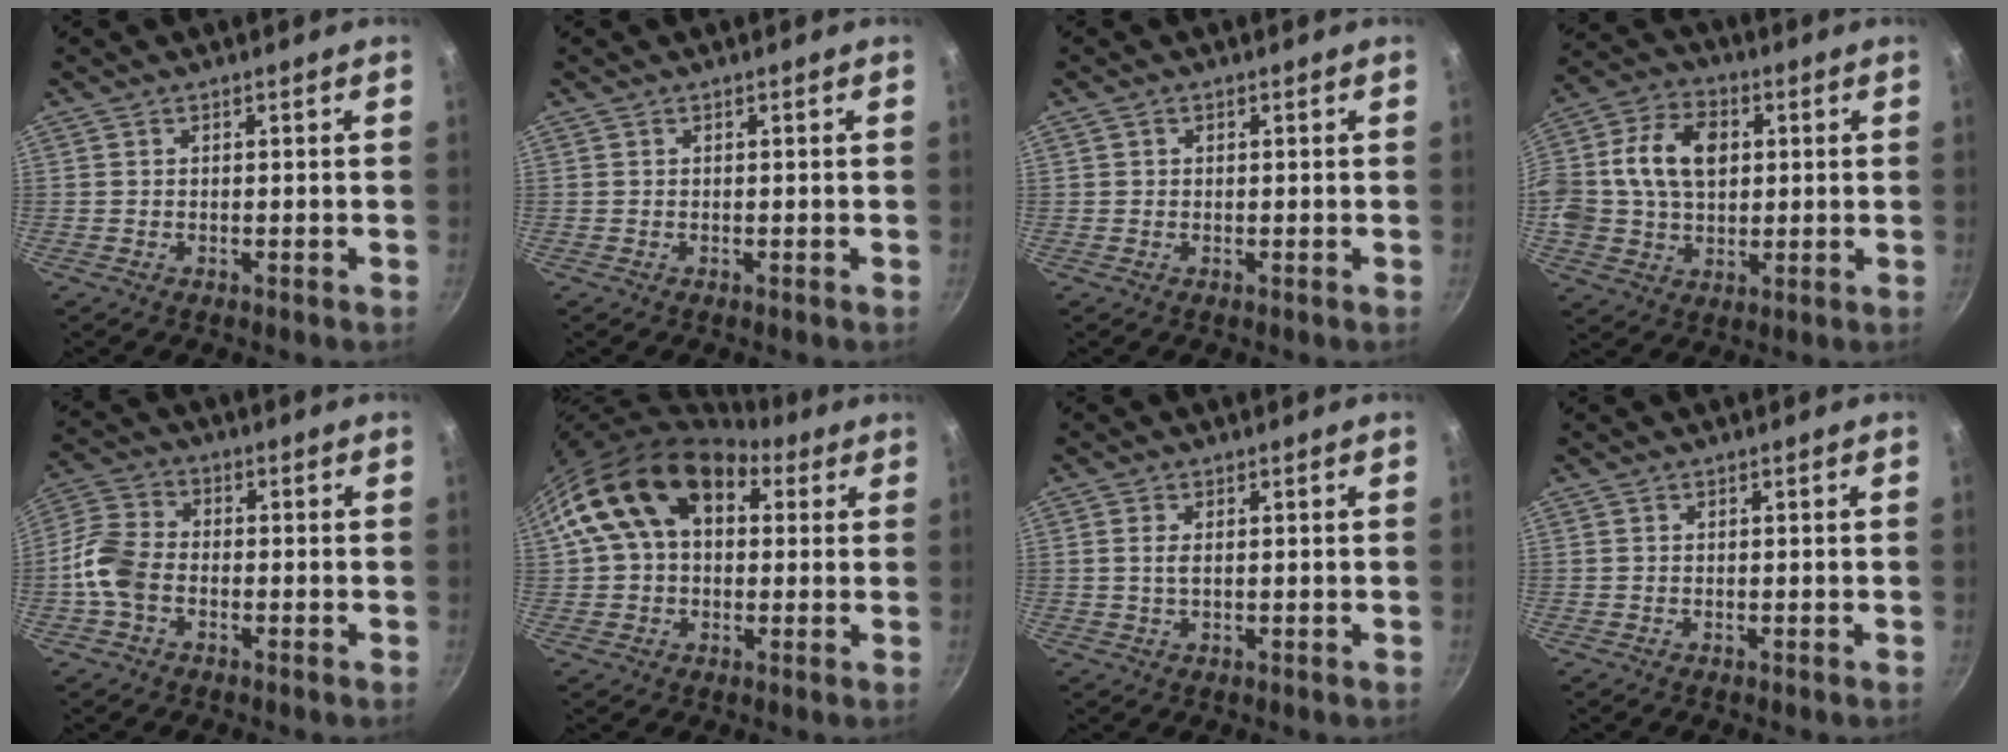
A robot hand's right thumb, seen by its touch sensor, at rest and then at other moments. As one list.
[{"total": 0.0}, {"total": 0.8, "force": [0.2, 0.7, 0.3], "torque": [-0.005, 0.005, 0.003]}, {"total": 15.4, "force": [2.5, 11.0, 10.4], "torque": [-0.175, 0.017, 0.031]}, {"total": 8.1, "force": [-2.3, 5.5, 5.4], "torque": [-0.109, 0.027, -0.060]}, {"total": 17.3, "force": [5.3, 11.7, 11.6], "torque": [-0.175, 0.027, 0.077]}, {"total": 1.9, "force": [0.3, 1.0, 1.6], "torque": [-0.033, 0.000, 0.006]}, {"total": 0.0}]